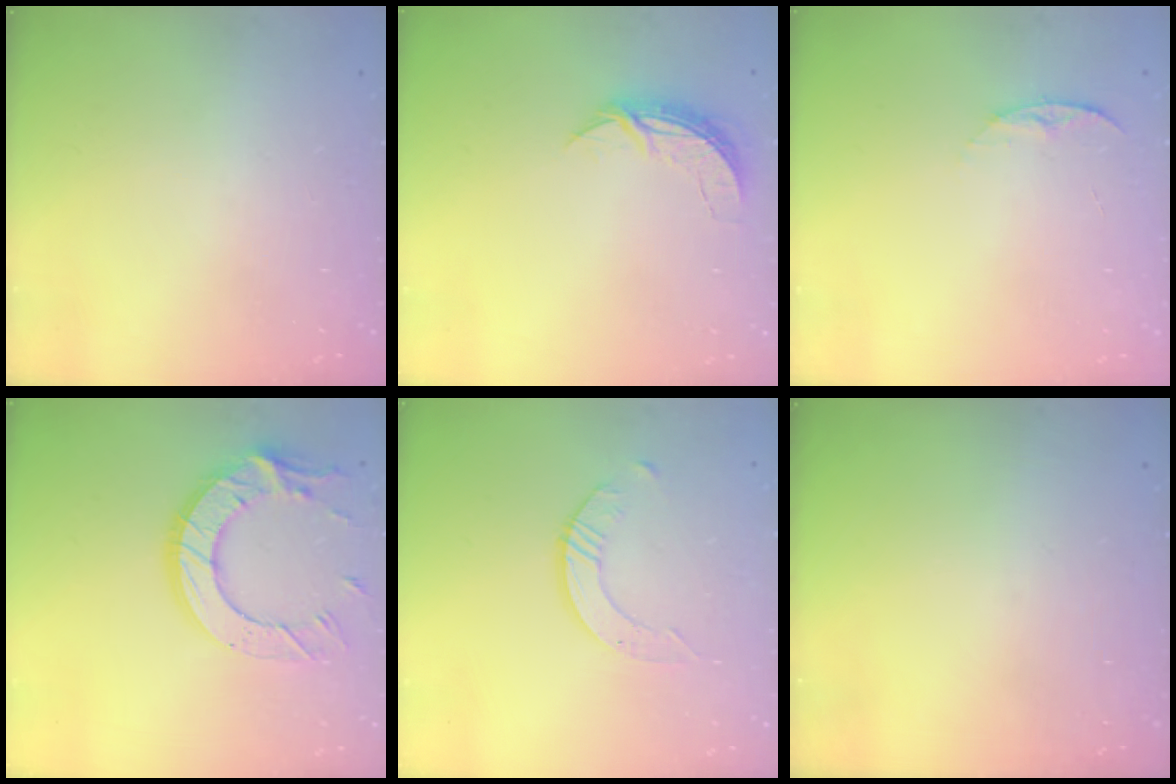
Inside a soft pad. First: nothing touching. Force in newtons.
{"total": 5.5, "press": 5.5, "slide": 0.3}
{"total": 5.2, "press": 5.2, "slide": 0.6}
{"total": 15.9, "press": 15.9, "slide": 1.0}
{"total": 3.1, "press": 3.1, "slide": 0.3}
{"total": 0.0}